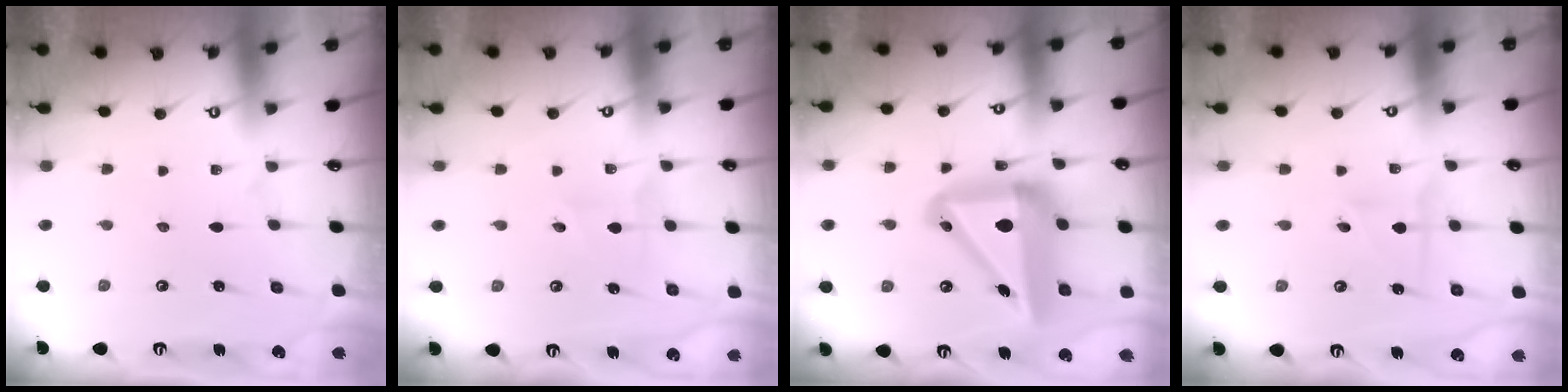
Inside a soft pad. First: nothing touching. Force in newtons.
{"total": 2.7, "press": 2.5, "slide": 0.9}
{"total": 17.8, "press": 17.7, "slide": 2.0}
{"total": 3.0, "press": 2.9, "slide": 0.7}